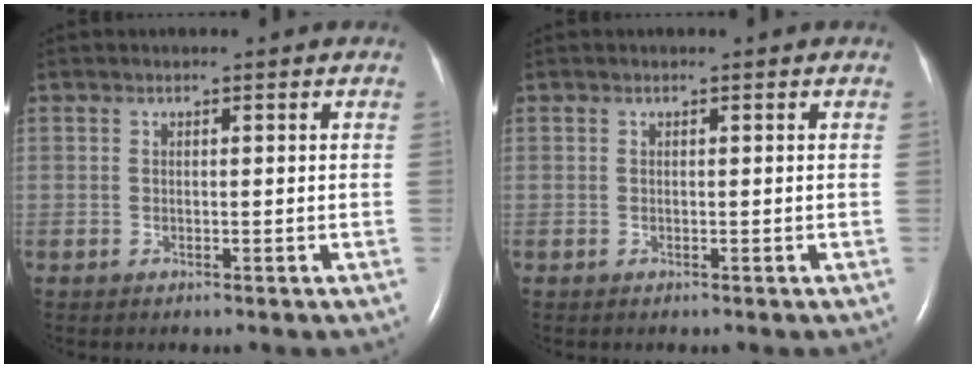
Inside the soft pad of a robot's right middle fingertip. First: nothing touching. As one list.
[{"total": 0.0}]